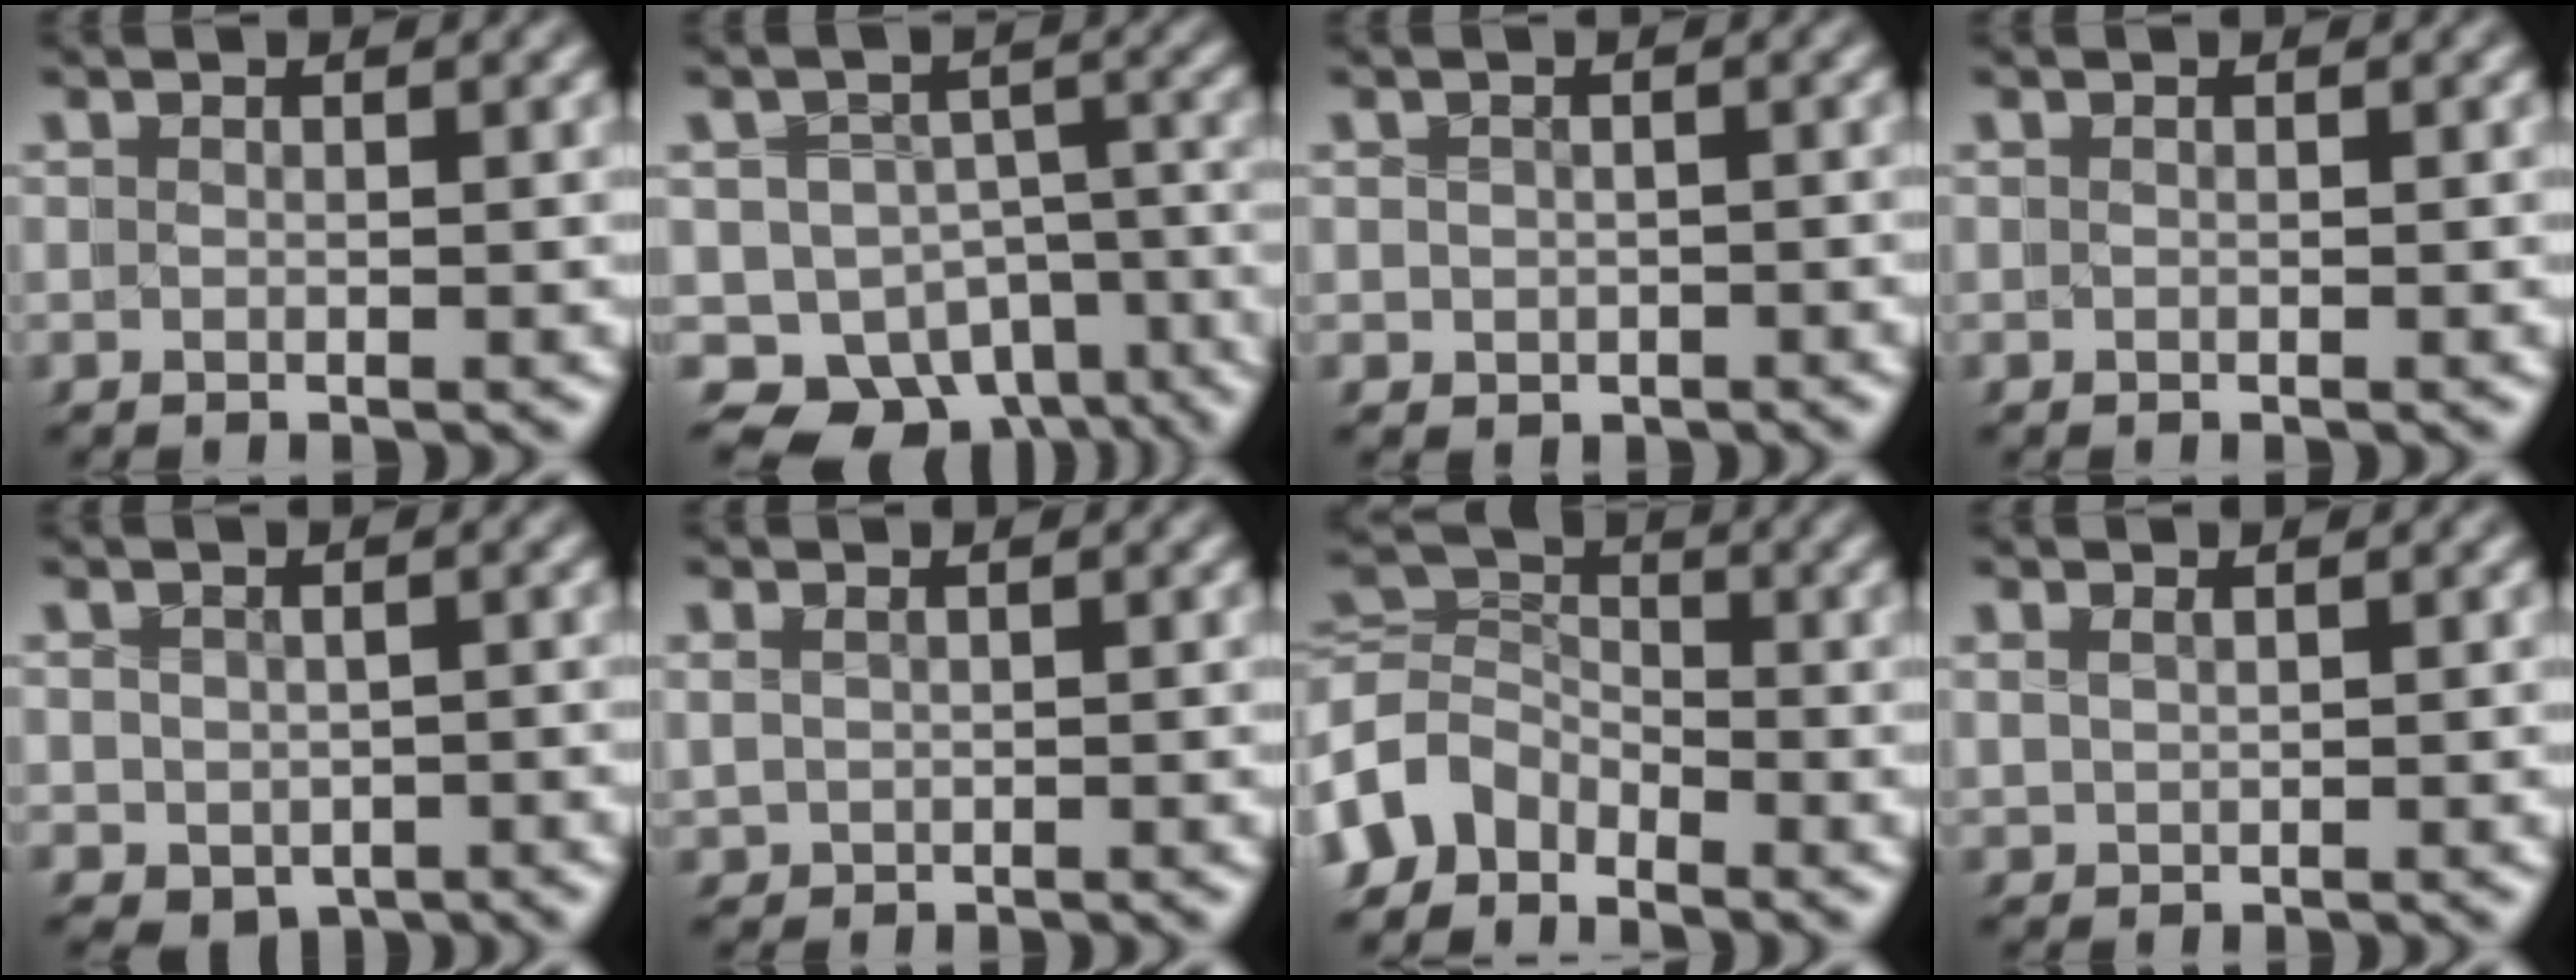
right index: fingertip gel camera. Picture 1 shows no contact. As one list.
[{"total": 13.1, "force": [-6.7, 10.1, 4.8], "torque": [-0.079, -0.060, -0.104]}, {"total": 1.1, "force": [-0.4, 0.9, -0.5], "torque": [0.011, -0.010, -0.004]}, {"total": 0.0}, {"total": 1.6, "force": [-0.6, 1.5, 0.4], "torque": [-0.001, -0.025, 0.005]}, {"total": 0.6, "force": [0.4, -0.1, -0.5], "torque": [0.008, -0.008, 0.017]}, {"total": 7.5, "force": [-0.9, 6.6, 3.5], "torque": [-0.082, -0.021, -0.024]}, {"total": 1.0, "force": [0.7, -0.6, -0.4], "torque": [0.008, -0.005, 0.022]}]